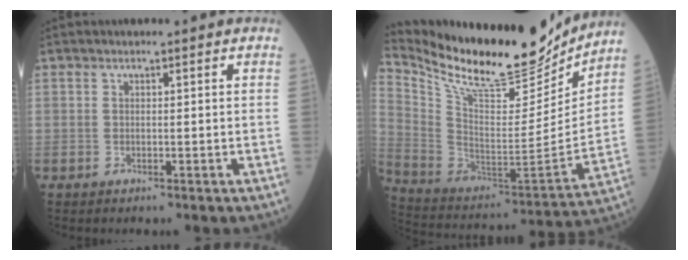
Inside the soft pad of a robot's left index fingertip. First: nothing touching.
{"total": 22.3, "force": [20.0, 4.6, 8.9], "torque": [-0.179, -0.051, 0.327]}